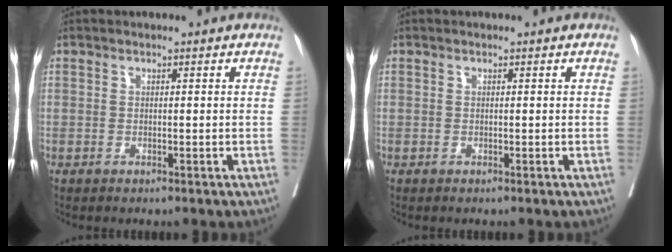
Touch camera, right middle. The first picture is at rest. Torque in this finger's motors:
{"motor_torque": [0.00, 0.00, 0.00, 0.00]}